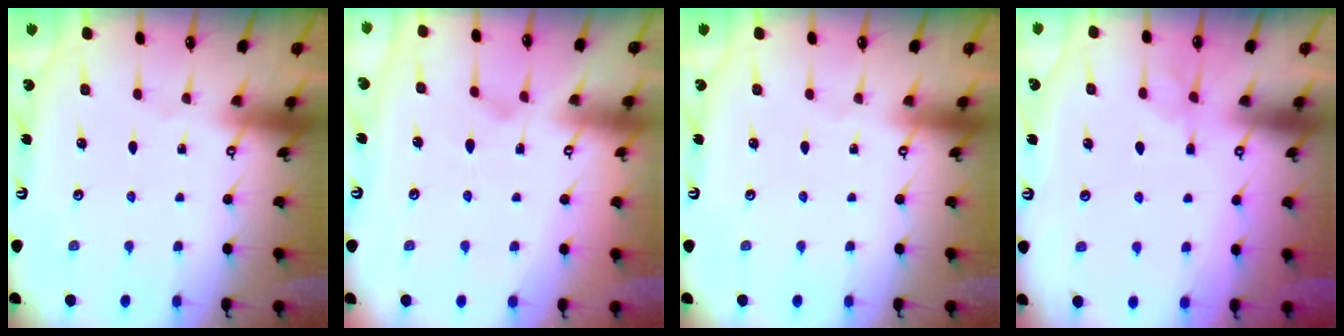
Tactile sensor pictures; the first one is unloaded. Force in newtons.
{"total": 2.9, "press": 2.7, "slide": 1.0}
{"total": 0.0}
{"total": 1.7, "press": 1.3, "slide": 1.1}